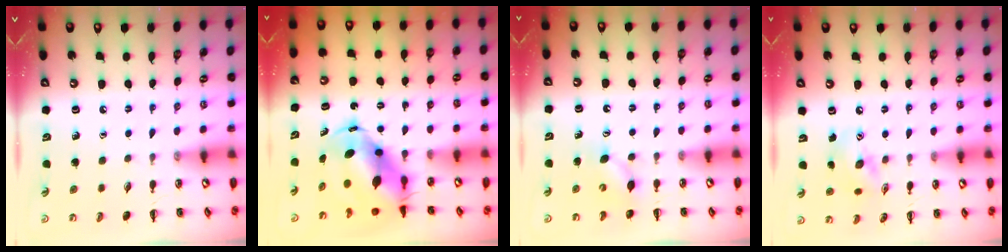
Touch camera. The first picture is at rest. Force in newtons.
{"total": 8.6, "press": 8.2, "slide": 2.4}
{"total": 4.8, "press": 4.7, "slide": 1.3}
{"total": 11.0, "press": 10.9, "slide": 1.5}